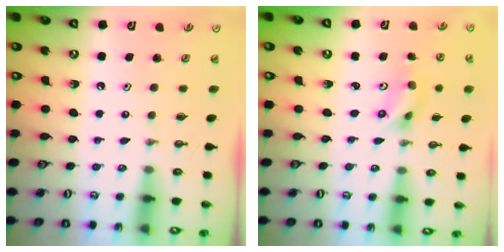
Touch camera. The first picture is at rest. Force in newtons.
{"total": 7.3, "press": 2.5, "slide": 6.8}